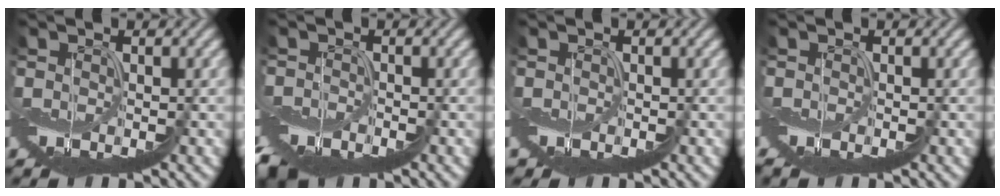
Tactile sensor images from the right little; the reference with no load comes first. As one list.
[{"total": 5.8, "force": [-5.8, 0.3, 0.6], "torque": [-0.015, -0.003, -0.092]}, {"total": 2.1, "force": [-1.2, 1.3, 1.0], "torque": [-0.003, -0.006, -0.017]}, {"total": 1.6, "force": [-1.3, 0.8, 0.7], "torque": [-0.010, -0.009, -0.021]}]